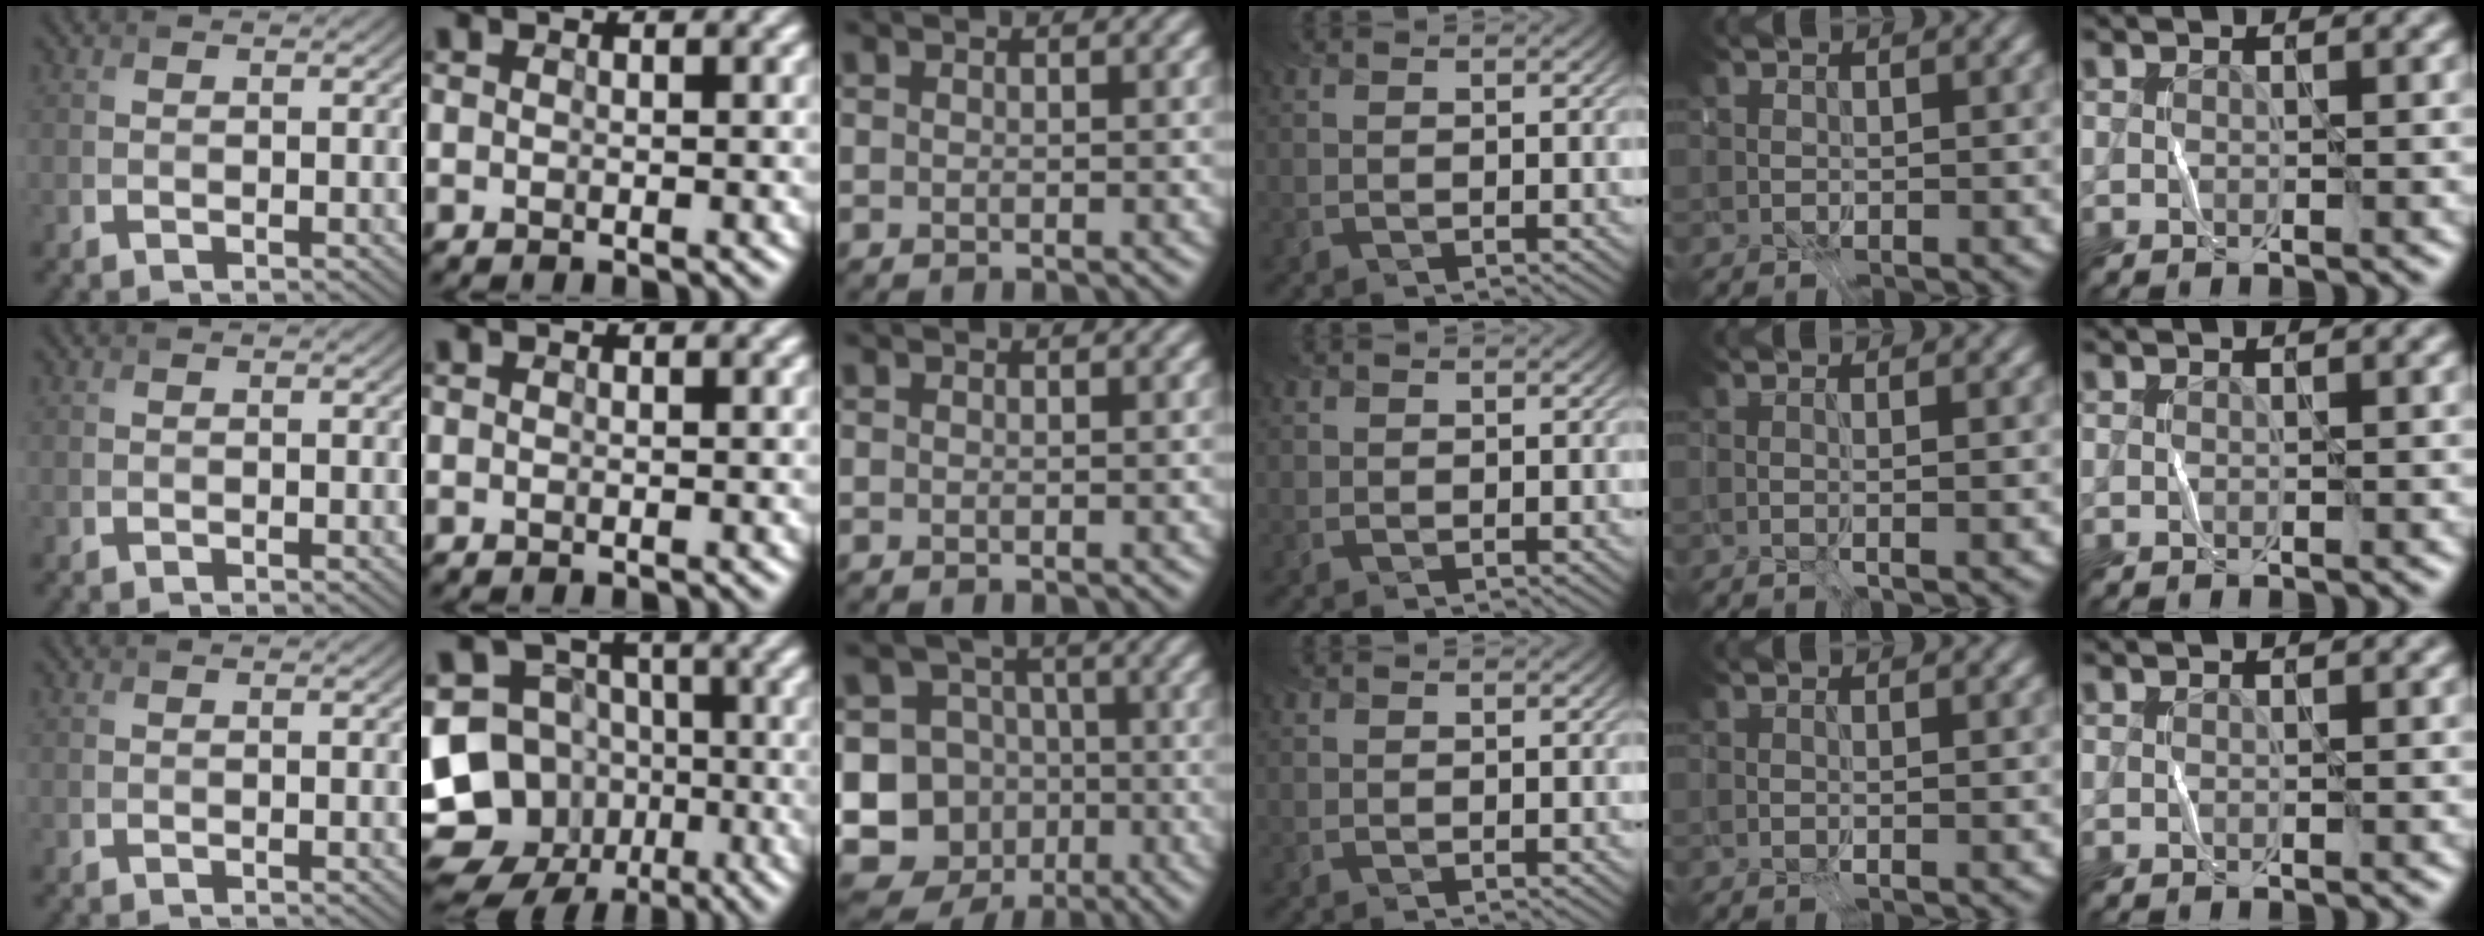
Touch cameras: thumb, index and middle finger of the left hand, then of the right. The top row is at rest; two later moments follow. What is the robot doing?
{"motion": "fold", "object": "receipt paper"}